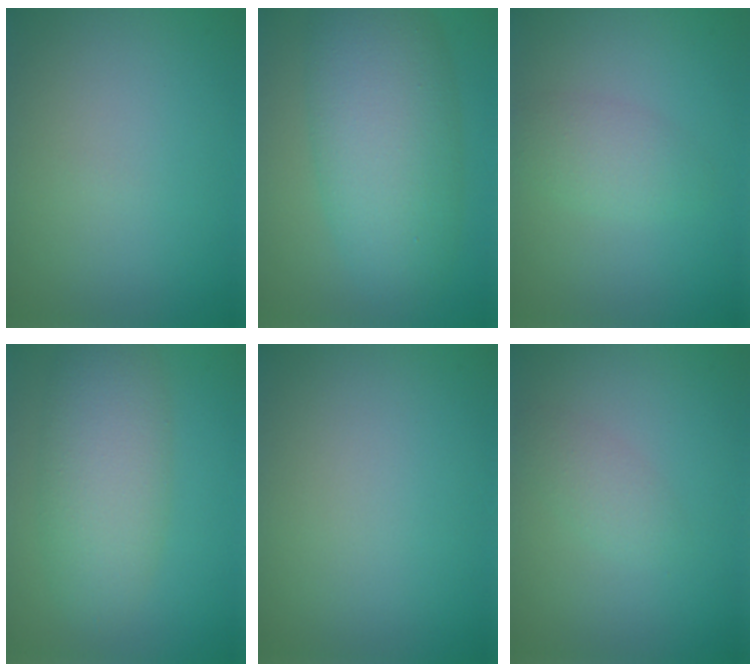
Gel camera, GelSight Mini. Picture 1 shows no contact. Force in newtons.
{"total": 8.7, "press": 8.7, "slide": 0.4}
{"total": 2.2, "press": 2.2, "slide": 0.1}
{"total": 5.6, "press": 5.6, "slide": 0.1}
{"total": 0.0}
{"total": 1.5, "press": 1.5, "slide": 0.1}